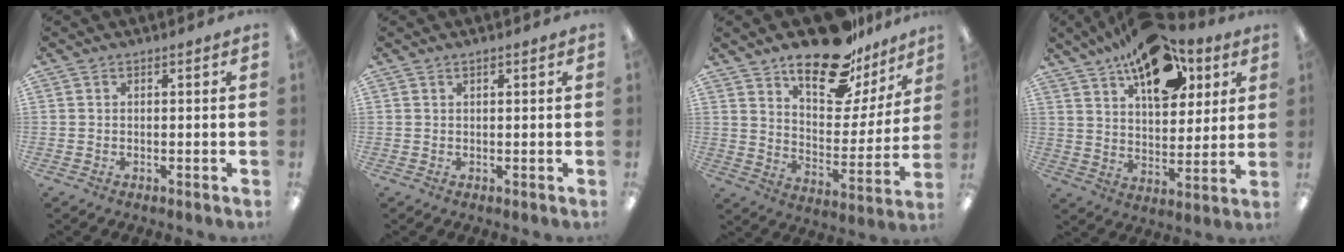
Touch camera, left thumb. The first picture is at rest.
{"total": 0.5, "force": [0.4, 0.2, 0.3], "torque": [-0.007, 0.002, 0.007]}
{"total": 18.7, "force": [14.7, 7.2, 9.0], "torque": [-0.138, -0.101, 0.252]}
{"total": 18.7, "force": [11.7, 9.6, 11.0], "torque": [-0.163, -0.057, 0.201]}